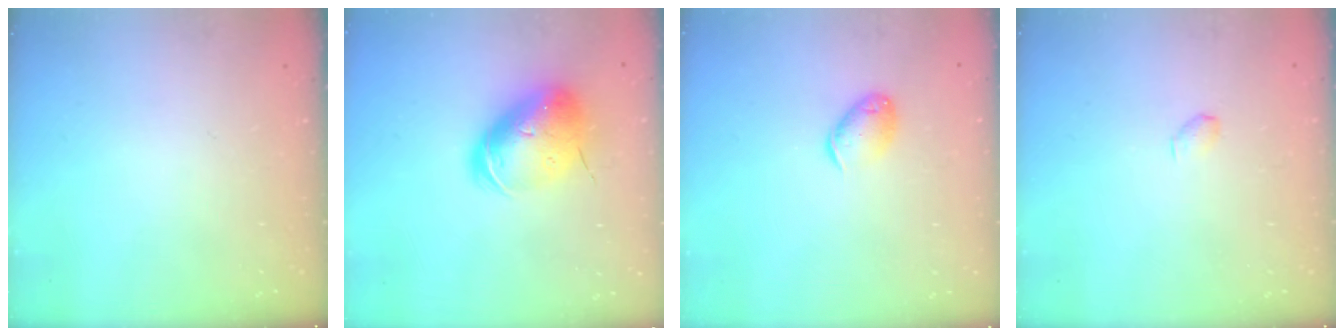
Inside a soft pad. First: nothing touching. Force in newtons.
{"total": 13.4, "press": 13.2, "slide": 2.4}
{"total": 8.9, "press": 8.9, "slide": 0.9}
{"total": 2.9, "press": 2.9, "slide": 0.5}